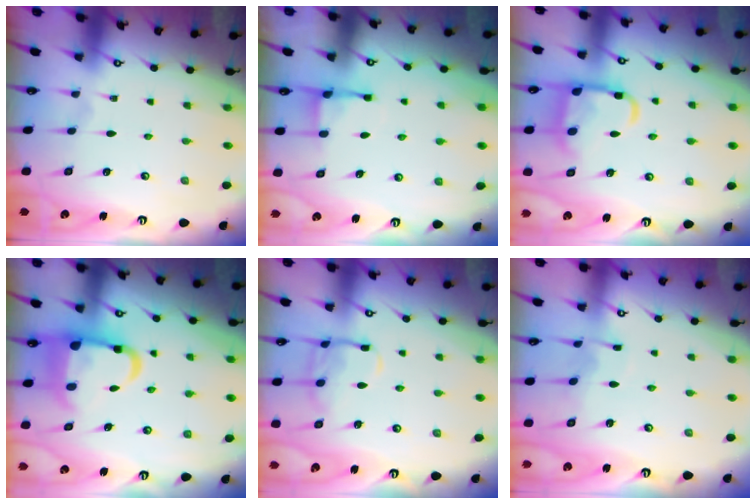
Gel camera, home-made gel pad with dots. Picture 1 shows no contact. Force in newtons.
{"total": 3.6, "press": 3.6, "slide": 0.4}
{"total": 14.1, "press": 14.1, "slide": 1.3}
{"total": 11.4, "press": 11.2, "slide": 2.2}
{"total": 10.8, "press": 10.7, "slide": 0.8}
{"total": 3.6, "press": 3.6, "slide": 0.1}